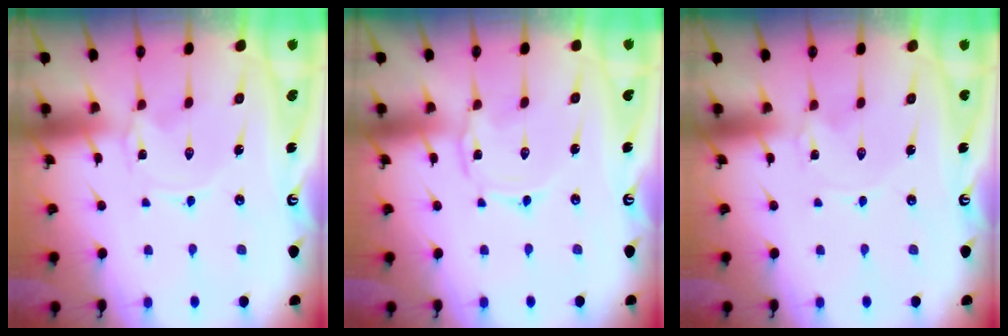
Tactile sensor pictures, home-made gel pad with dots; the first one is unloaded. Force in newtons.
{"total": 1.3, "press": 1.3, "slide": 0.2}
{"total": 0.0}